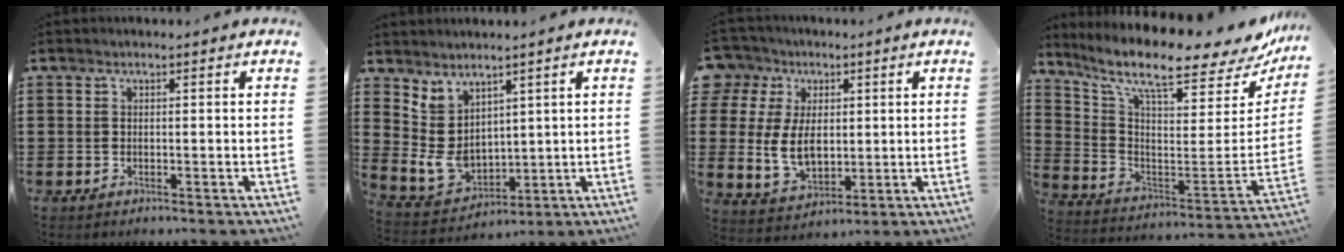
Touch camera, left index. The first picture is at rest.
{"total": 6.0, "force": [2.1, 4.6, 3.3], "torque": [-0.095, -0.003, 0.042]}
{"total": 8.9, "force": [1.0, 7.3, 5.0], "torque": [-0.124, 0.008, 0.014]}
{"total": 10.3, "force": [8.1, 1.4, 6.1], "torque": [-0.137, -0.070, 0.132]}